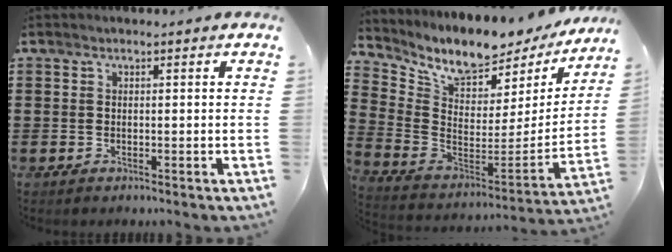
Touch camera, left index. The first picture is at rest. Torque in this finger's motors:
{"motor_torque": [1.25, 0.62, 0.21, 0.02]}